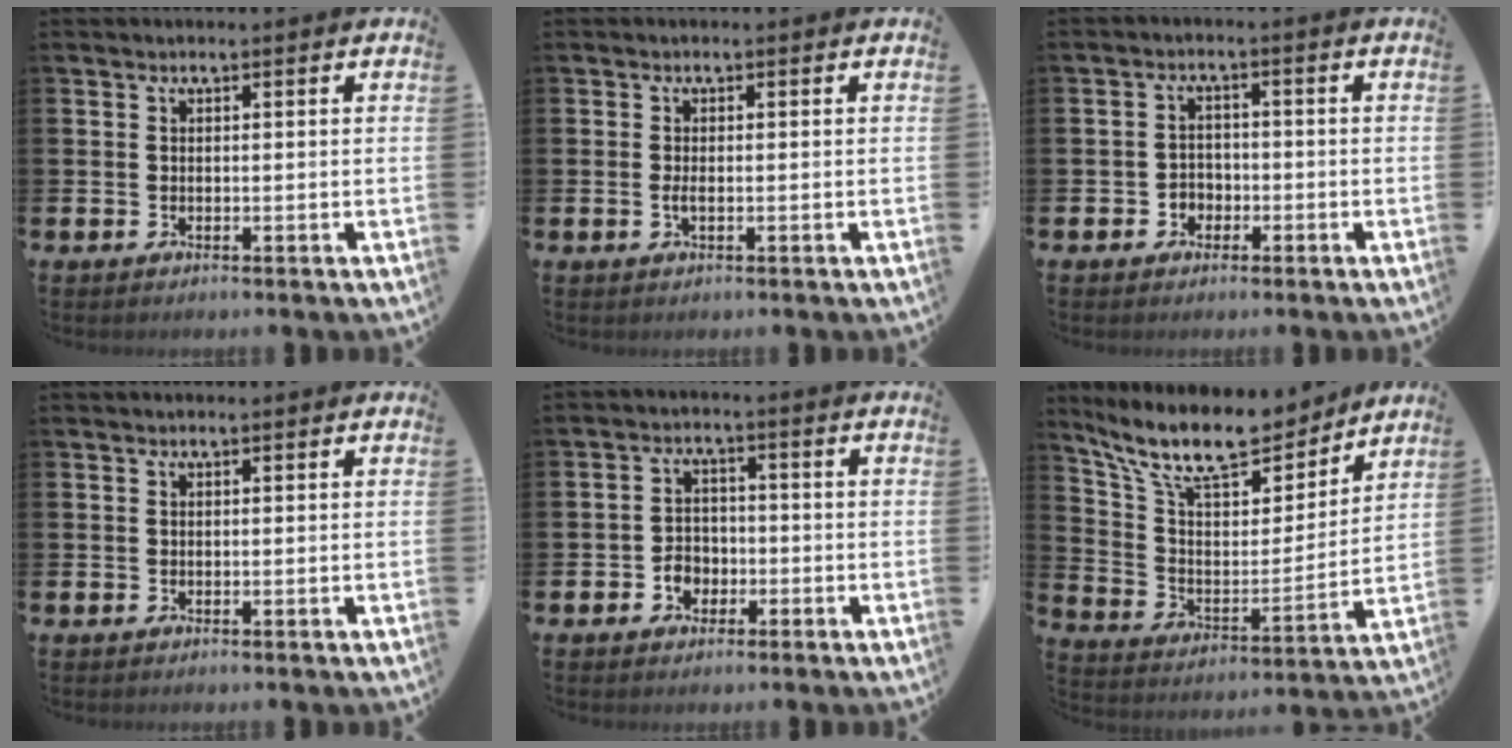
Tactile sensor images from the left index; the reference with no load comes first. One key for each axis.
{"total": 1.0, "fx": -0.3, "fy": 0.3, "fz": 0.9, "tx": -0.024, "ty": 0.002, "tz": -0.003}
{"total": 2.4, "fx": -1.3, "fy": 1.9, "fz": 0.4, "tx": -0.020, "ty": 0.010, "tz": -0.030}
{"total": 0.0}
{"total": 3.2, "fx": -1.5, "fy": 2.5, "fz": 1.3, "tx": -0.019, "ty": 0.002, "tz": -0.035}
{"total": 12.8, "fx": 11.0, "fy": 3.7, "fz": 5.2, "tx": -0.136, "ty": -0.068, "tz": 0.194}